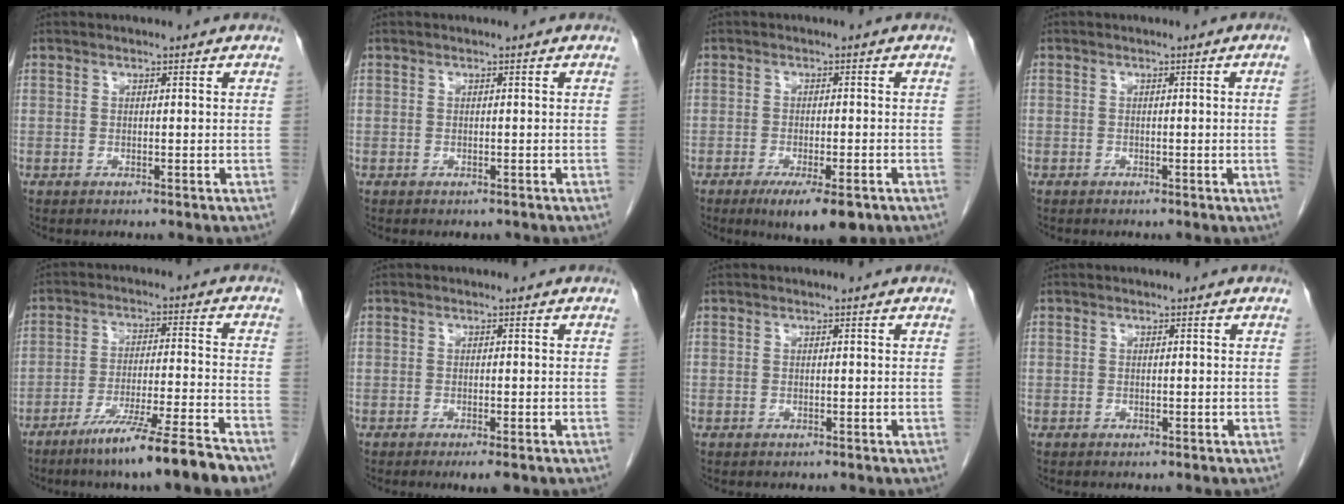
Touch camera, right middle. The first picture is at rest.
{"total": 0.8, "force": [-0.6, 0.3, 0.3], "torque": [-0.007, -0.002, -0.006]}
{"total": 7.5, "force": [-4.6, 1.7, 5.7], "torque": [-0.084, -0.014, -0.066]}
{"total": 1.5, "force": [-0.3, -0.7, 1.4], "torque": [-0.018, 0.000, -0.008]}
{"total": 12.3, "force": [-9.0, -1.0, 8.4], "torque": [-0.134, -0.029, -0.149]}
{"total": 2.8, "force": [-1.8, 0.4, 2.0], "torque": [-0.025, -0.007, -0.025]}
{"total": 0.0}
{"total": 0.0}